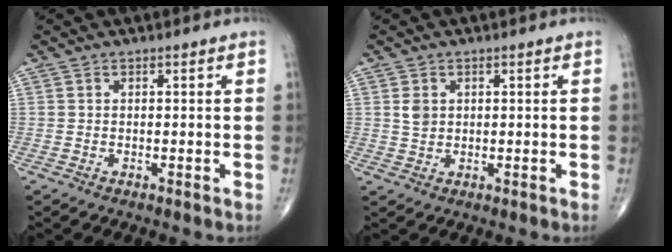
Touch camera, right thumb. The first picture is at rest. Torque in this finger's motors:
{"motor_torque": [-0.41, 0.21, 0.47, 0.19, 0.01]}